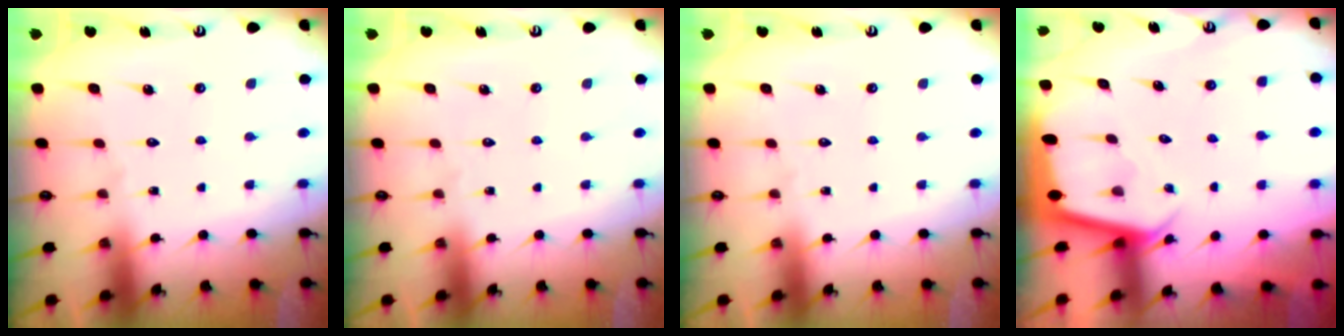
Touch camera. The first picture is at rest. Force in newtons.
{"total": 0.0}
{"total": 0.0}
{"total": 2.5, "press": 2.5, "slide": 0.1}